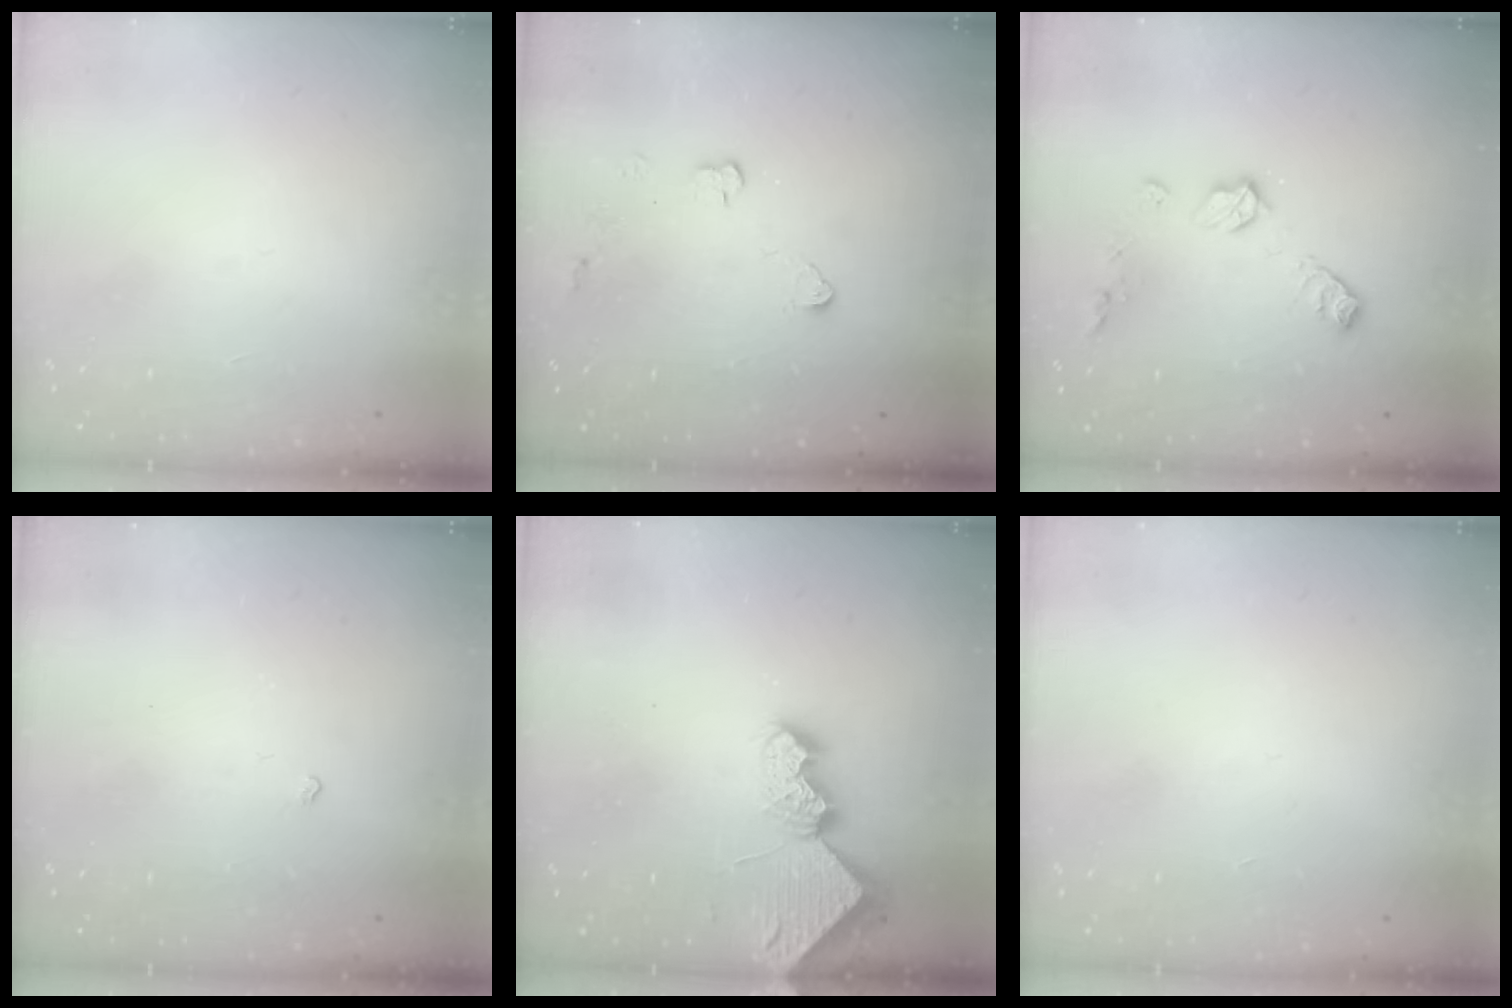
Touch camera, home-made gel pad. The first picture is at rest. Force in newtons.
{"total": 4.1, "press": 4.1, "slide": 0.4}
{"total": 9.2, "press": 9.2, "slide": 0.3}
{"total": 1.7, "press": 1.7, "slide": 0.3}
{"total": 7.5, "press": 7.4, "slide": 0.8}
{"total": 0.0}